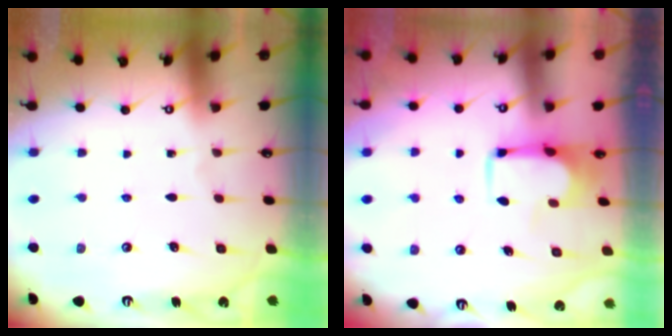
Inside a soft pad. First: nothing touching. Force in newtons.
{"total": 3.3, "press": 3.2, "slide": 0.5}